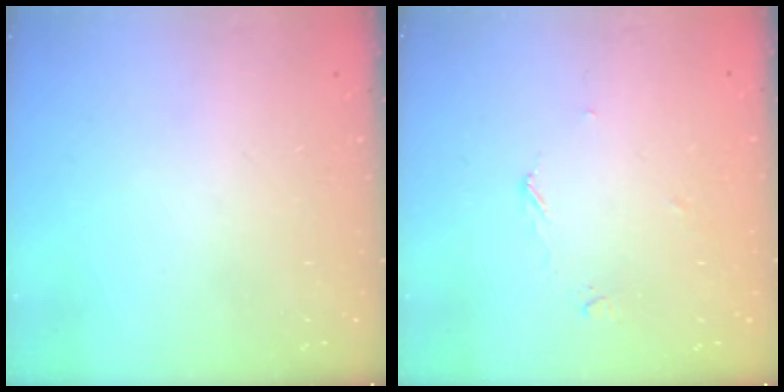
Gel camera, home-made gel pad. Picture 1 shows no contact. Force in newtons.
{"total": 3.7, "press": 3.7, "slide": 0.4}